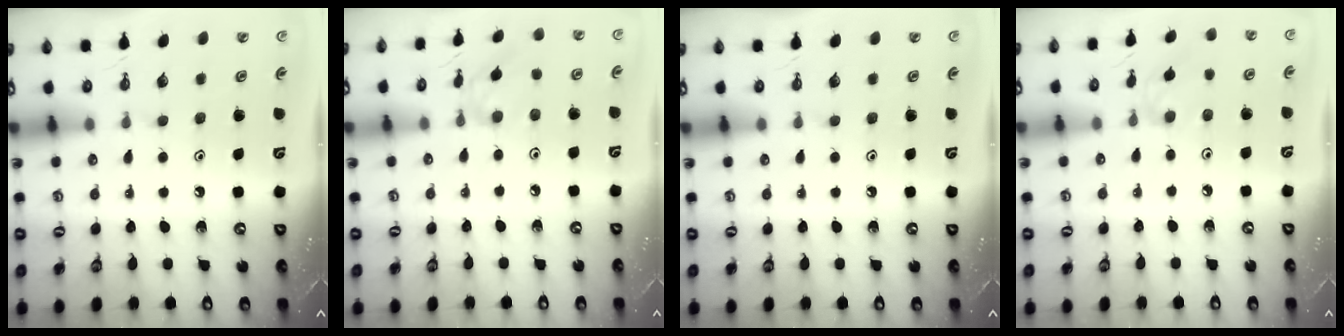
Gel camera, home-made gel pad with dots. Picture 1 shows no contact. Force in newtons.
{"total": 2.7, "press": 2.7, "slide": 0.3}
{"total": 0.0}
{"total": 4.1, "press": 4.1, "slide": 0.6}